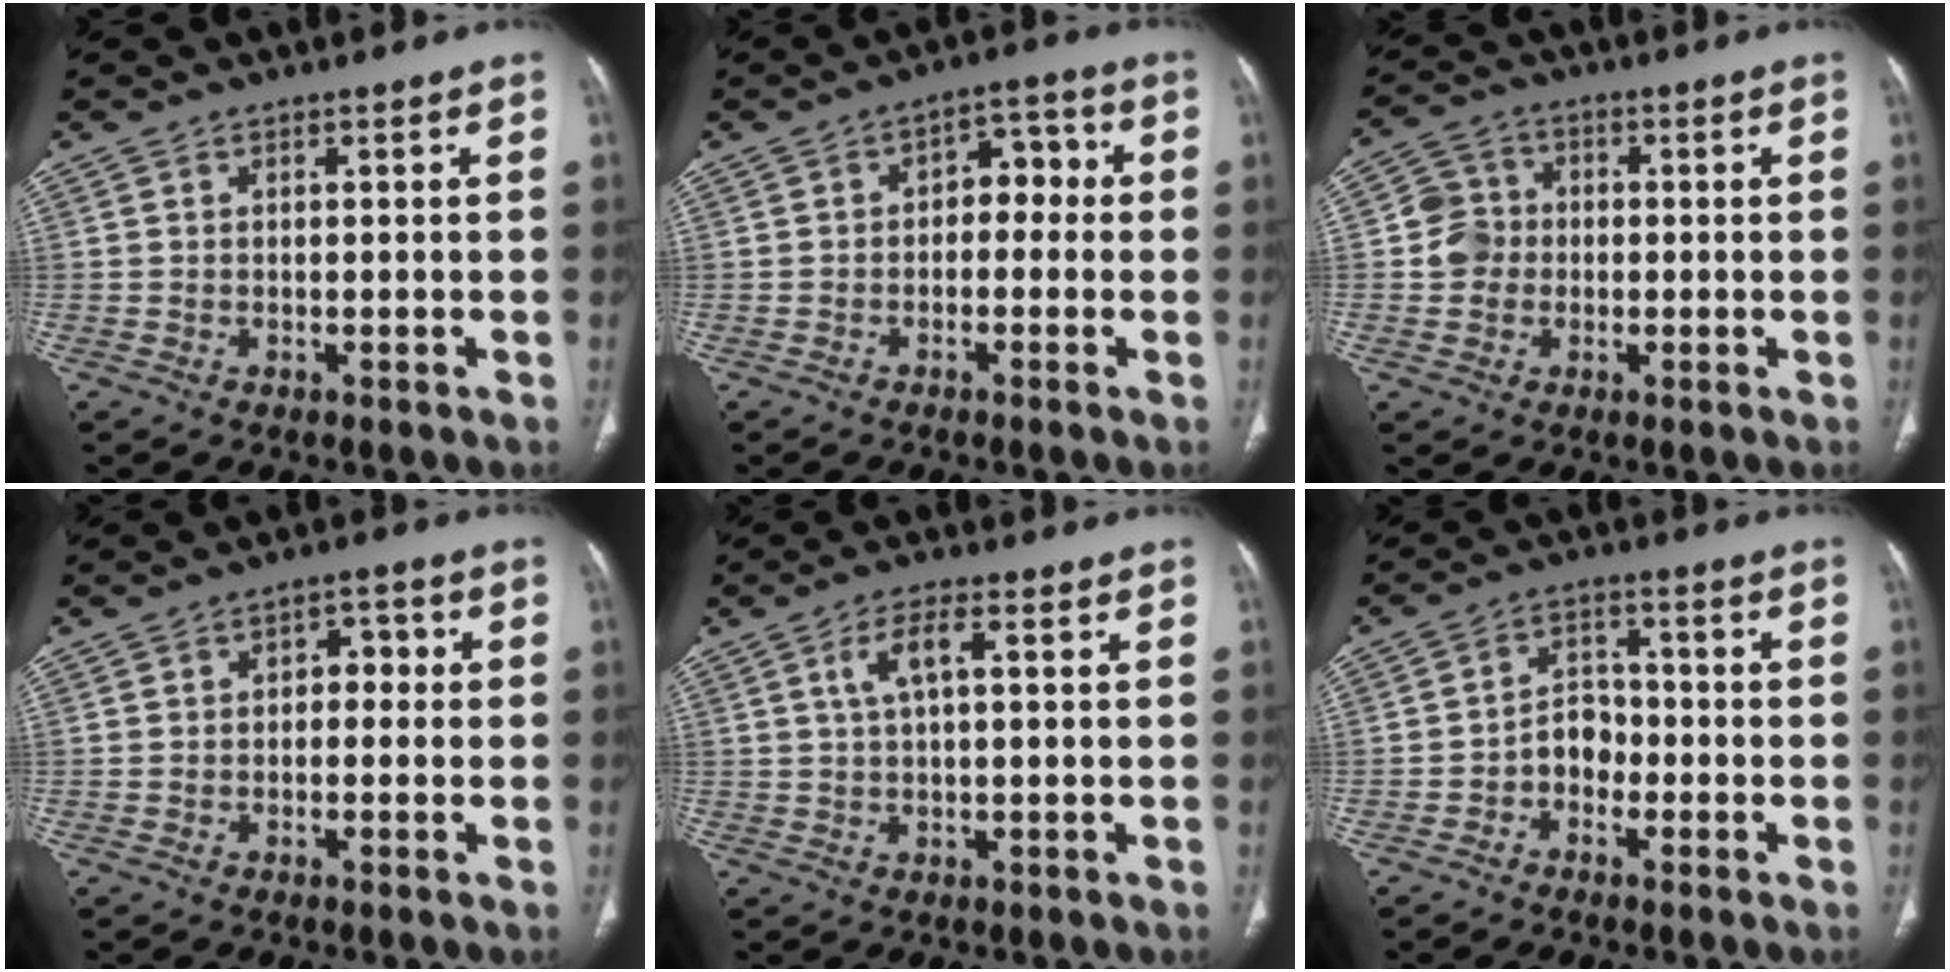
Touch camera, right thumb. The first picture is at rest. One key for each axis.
{"total": 5.9, "fx": -0.3, "fy": 3.9, "fz": 4.3, "tx": -0.034, "ty": 0.030, "tz": -0.015}
{"total": 6.5, "fx": -0.4, "fy": 6.0, "fz": 2.4, "tx": -0.022, "ty": 0.015, "tz": -0.014}
{"total": 3.7, "fx": 0.0, "fy": 2.5, "fz": 2.7, "tx": -0.018, "ty": 0.017, "tz": -0.007}
{"total": 4.6, "fx": 1.4, "fy": 1.4, "fz": 4.1, "tx": -0.093, "ty": 0.013, "tz": 0.030}
{"total": 4.9, "fx": -2.1, "fy": 3.7, "fz": 2.4, "tx": -0.019, "ty": 0.028, "tz": -0.046}